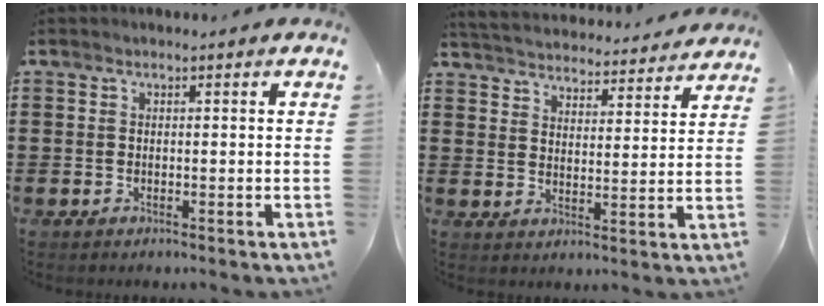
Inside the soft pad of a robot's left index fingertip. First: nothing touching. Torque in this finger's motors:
{"motor_torque": [0.00, -2.14, -0.96, -0.02]}